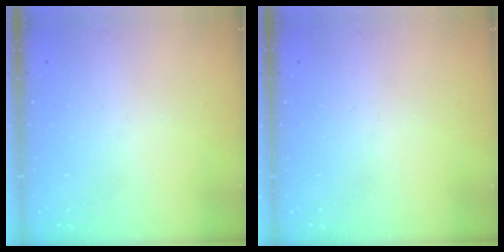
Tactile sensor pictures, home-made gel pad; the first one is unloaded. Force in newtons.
{"total": 0.0}